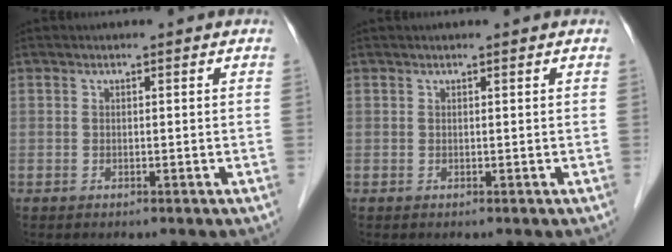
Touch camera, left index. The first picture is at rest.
{"total": 0.9, "force": [0.9, 0.0, 0.4], "torque": [-0.007, 0.012, 0.014]}